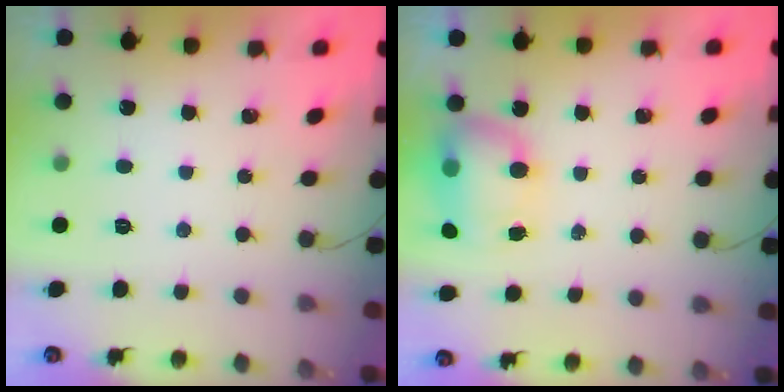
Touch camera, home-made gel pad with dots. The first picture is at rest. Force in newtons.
{"total": 10.5, "press": 8.7, "slide": 6.0}